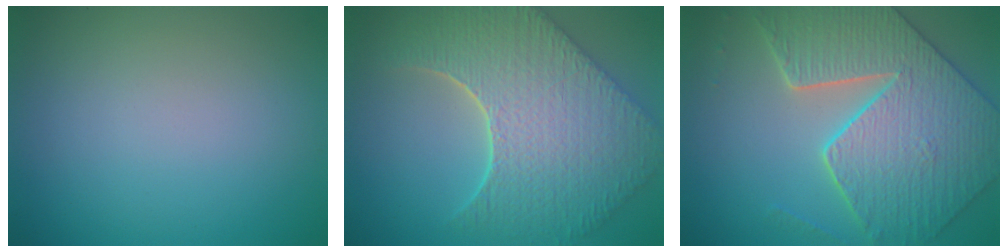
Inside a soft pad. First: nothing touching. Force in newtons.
{"total": 9.9, "press": 7.1, "slide": 6.8}
{"total": 7.6, "press": 6.6, "slide": 3.9}